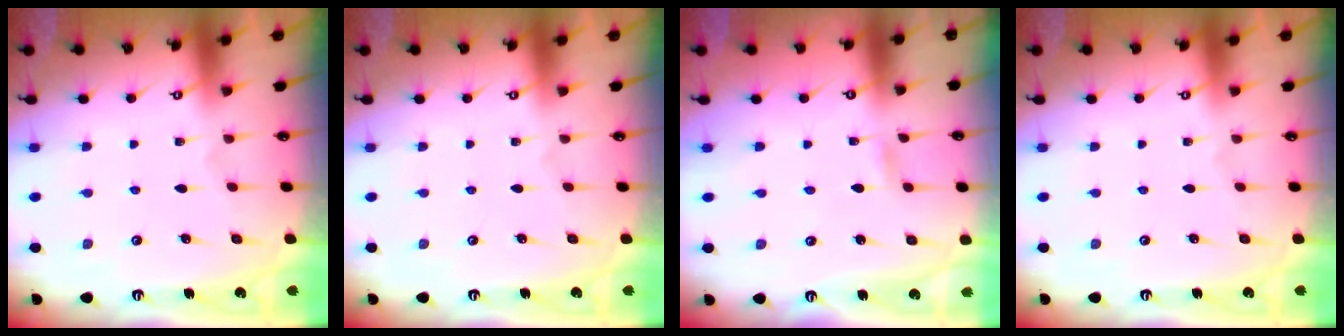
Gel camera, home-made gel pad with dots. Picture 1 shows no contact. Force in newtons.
{"total": 0.0}
{"total": 1.8, "press": 1.8, "slide": 0.2}
{"total": 0.0}